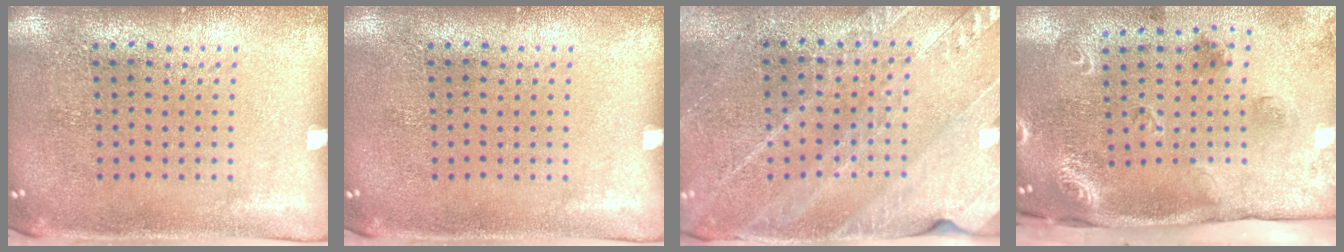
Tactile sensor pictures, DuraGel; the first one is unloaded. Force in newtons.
{"total": 0.0}
{"total": 2.6, "press": 2.5, "slide": 0.4}
{"total": 2.1, "press": 1.8, "slide": 1.1}